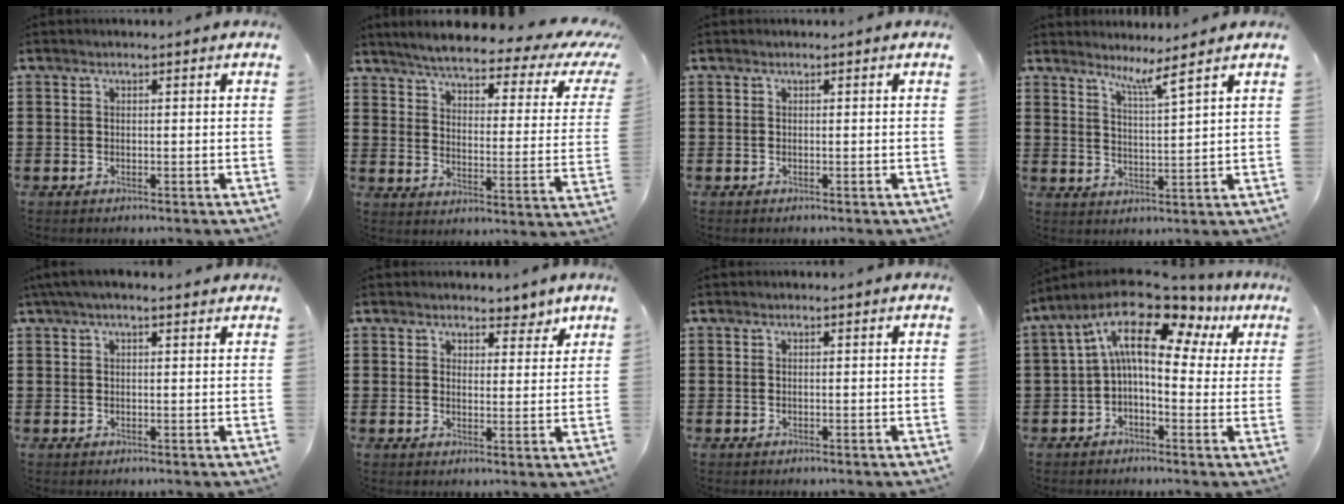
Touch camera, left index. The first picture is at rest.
{"total": 5.2, "force": [4.0, 0.7, 3.3], "torque": [-0.083, -0.027, 0.061]}
{"total": 0.0}
{"total": 4.3, "force": [3.6, -1.0, 2.2], "torque": [-0.046, -0.022, 0.060]}
{"total": 2.7, "force": [1.8, 0.9, 1.9], "torque": [-0.041, 0.007, 0.031]}
{"total": 3.4, "force": [3.0, 1.6, 0.7], "torque": [-0.010, -0.006, 0.050]}
{"total": 0.0}
{"total": 13.6, "force": [6.5, 5.6, 10.6], "torque": [-0.210, -0.029, 0.109]}